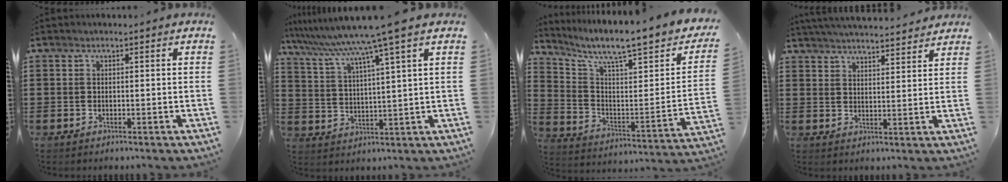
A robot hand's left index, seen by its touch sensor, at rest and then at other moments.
{"total": 8.7, "force": [6.8, -1.7, 5.3], "torque": [-0.128, -0.044, 0.107]}
{"total": 7.8, "force": [6.1, 1.0, 4.9], "torque": [-0.106, -0.056, 0.091]}
{"total": 4.2, "force": [4.1, -0.2, 0.7], "torque": [-0.027, -0.019, 0.074]}